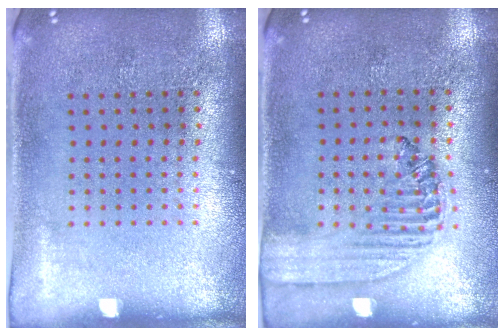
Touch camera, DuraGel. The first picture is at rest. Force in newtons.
{"total": 1.6, "press": 1.4, "slide": 0.7}